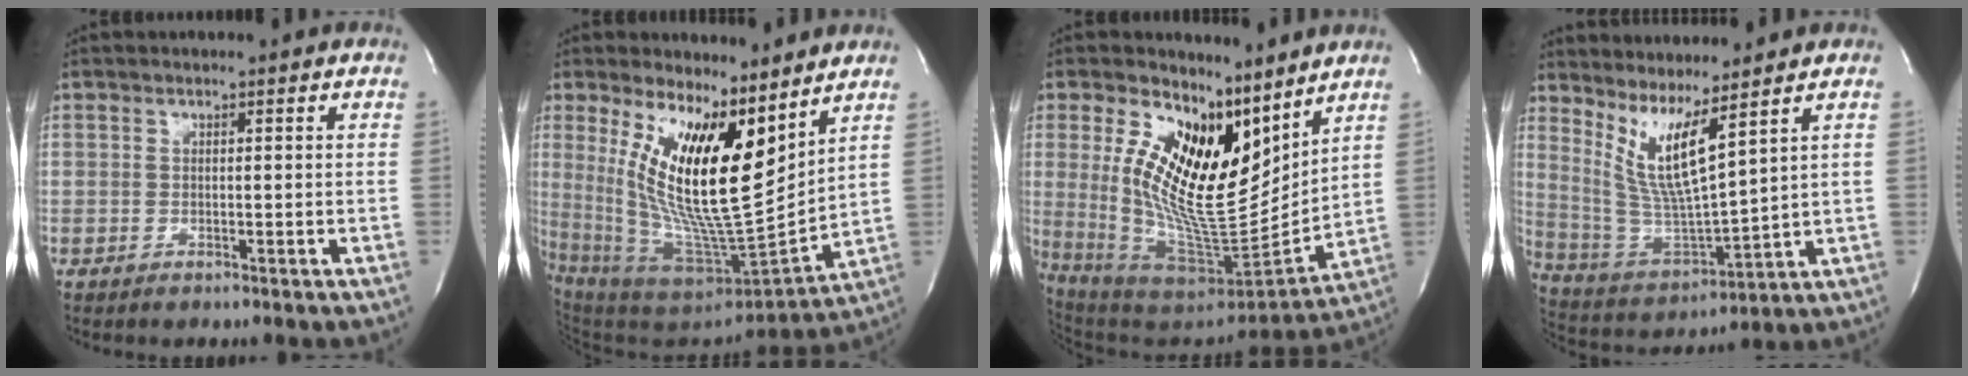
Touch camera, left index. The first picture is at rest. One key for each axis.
{"total": 17.3, "fx": 8.2, "fy": 3.2, "fz": 14.9, "tx": -0.282, "ty": -0.018, "tz": 0.156}
{"total": 17.8, "fx": 8.1, "fy": 6.5, "fz": 14.5, "tx": -0.270, "ty": -0.021, "tz": 0.155}
{"total": 9.1, "fx": 5.5, "fy": -0.4, "fz": 7.3, "tx": -0.157, "ty": -0.031, "tz": 0.124}